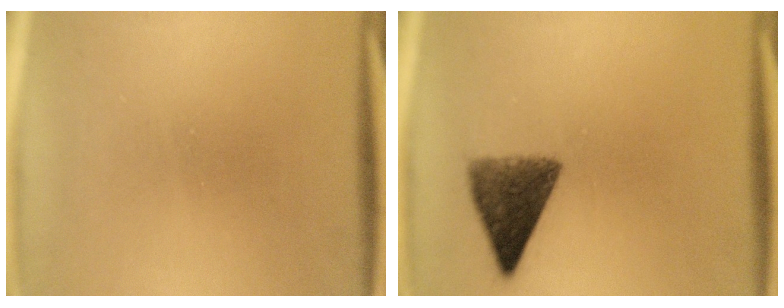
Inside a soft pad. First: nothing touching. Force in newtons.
{"total": 7.7}